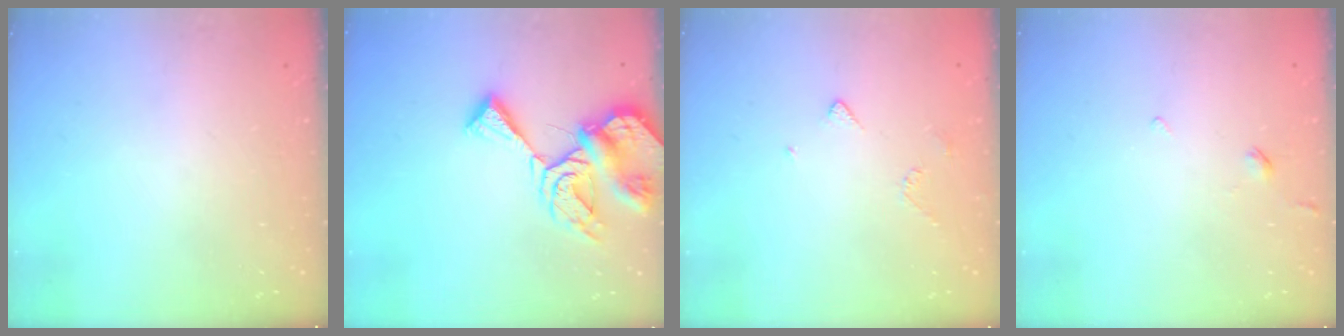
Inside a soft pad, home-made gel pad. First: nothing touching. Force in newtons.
{"total": 12.5, "press": 12.4, "slide": 1.6}
{"total": 3.2, "press": 3.1, "slide": 0.7}
{"total": 1.8, "press": 1.7, "slide": 0.5}